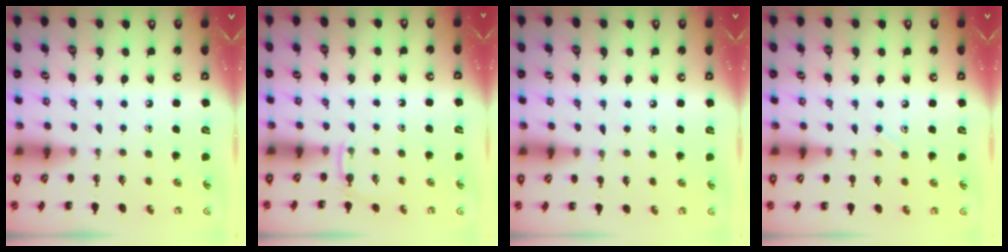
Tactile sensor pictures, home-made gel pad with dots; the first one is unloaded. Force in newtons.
{"total": 3.3, "press": 3.1, "slide": 1.1}
{"total": 4.4, "press": 4.1, "slide": 1.5}
{"total": 6.2, "press": 5.9, "slide": 2.0}